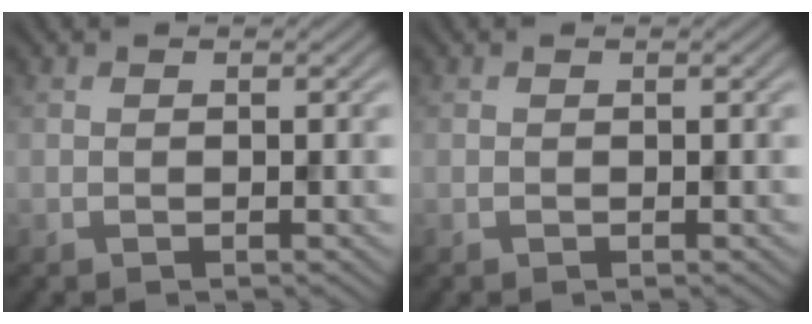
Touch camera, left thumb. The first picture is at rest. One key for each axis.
{"total": 0.0}